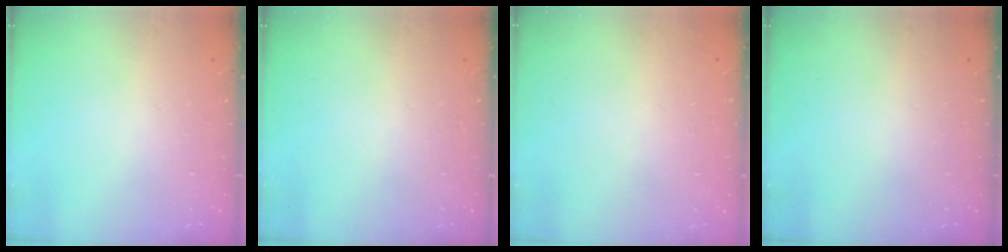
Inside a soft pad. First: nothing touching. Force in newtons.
{"total": 0.0}
{"total": 0.0}
{"total": 0.0}